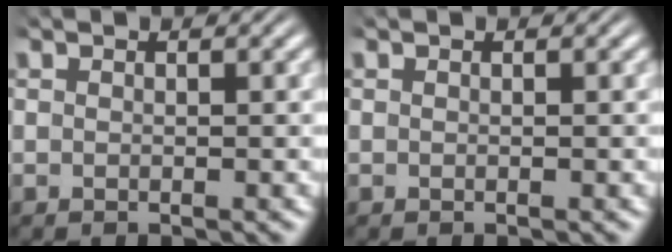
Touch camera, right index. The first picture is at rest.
{"total": 0.0}